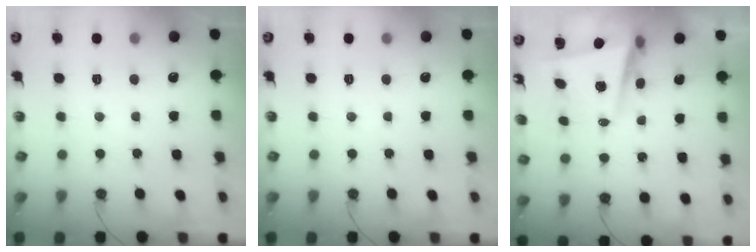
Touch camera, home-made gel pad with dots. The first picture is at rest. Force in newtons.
{"total": 0.0}
{"total": 5.7, "press": 5.6, "slide": 0.7}